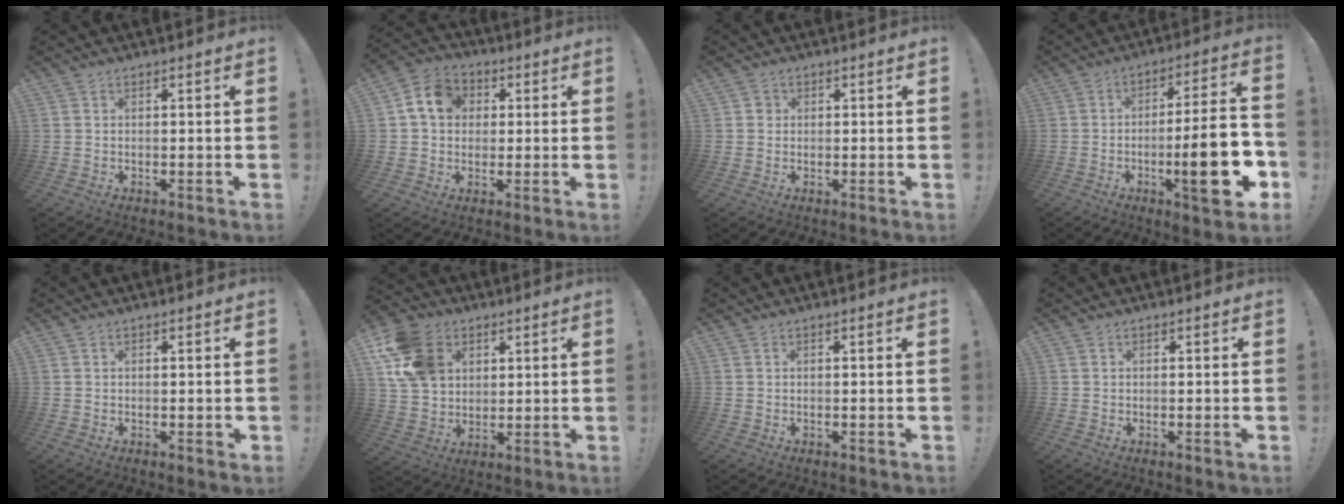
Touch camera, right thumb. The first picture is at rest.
{"total": 10.3, "force": [2.4, 8.5, 5.2], "torque": [-0.081, 0.012, 0.052]}
{"total": 1.6, "force": [0.1, 1.5, 0.5], "torque": [-0.004, 0.003, -0.001]}
{"total": 20.4, "force": [-5.7, 4.2, 19.1], "torque": [-0.276, 0.012, -0.087]}
{"total": 0.7, "force": [0.2, 0.3, 0.6], "torque": [-0.007, 0.000, 0.003]}
{"total": 16.9, "force": [6.2, 13.1, 8.7], "torque": [-0.152, -0.015, 0.126]}
{"total": 0.0}
{"total": 0.5, "force": [-0.2, -0.2, 0.5], "torque": [-0.004, -0.003, -0.004]}